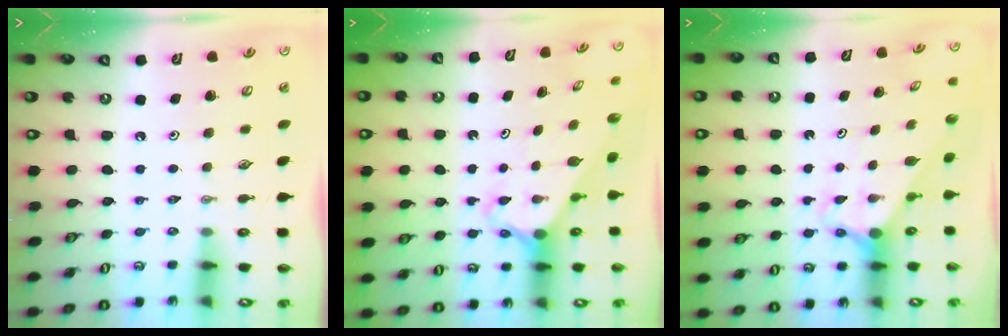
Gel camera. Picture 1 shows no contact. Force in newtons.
{"total": 2.3, "press": 2.3, "slide": 0.2}
{"total": 3.0, "press": 3.0, "slide": 0.0}